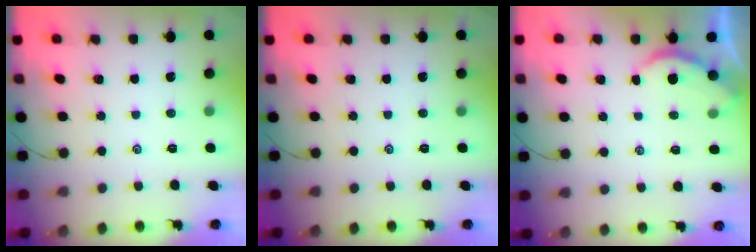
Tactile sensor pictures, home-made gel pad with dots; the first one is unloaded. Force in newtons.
{"total": 0.0}
{"total": 2.0, "press": 2.0, "slide": 0.2}